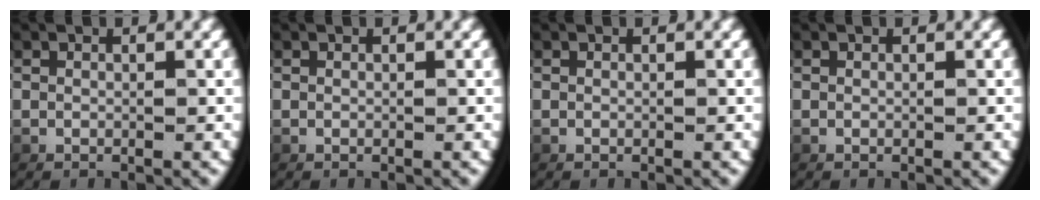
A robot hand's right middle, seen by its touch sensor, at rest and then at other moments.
{"total": 0.0}
{"total": 0.0}
{"total": 0.0}